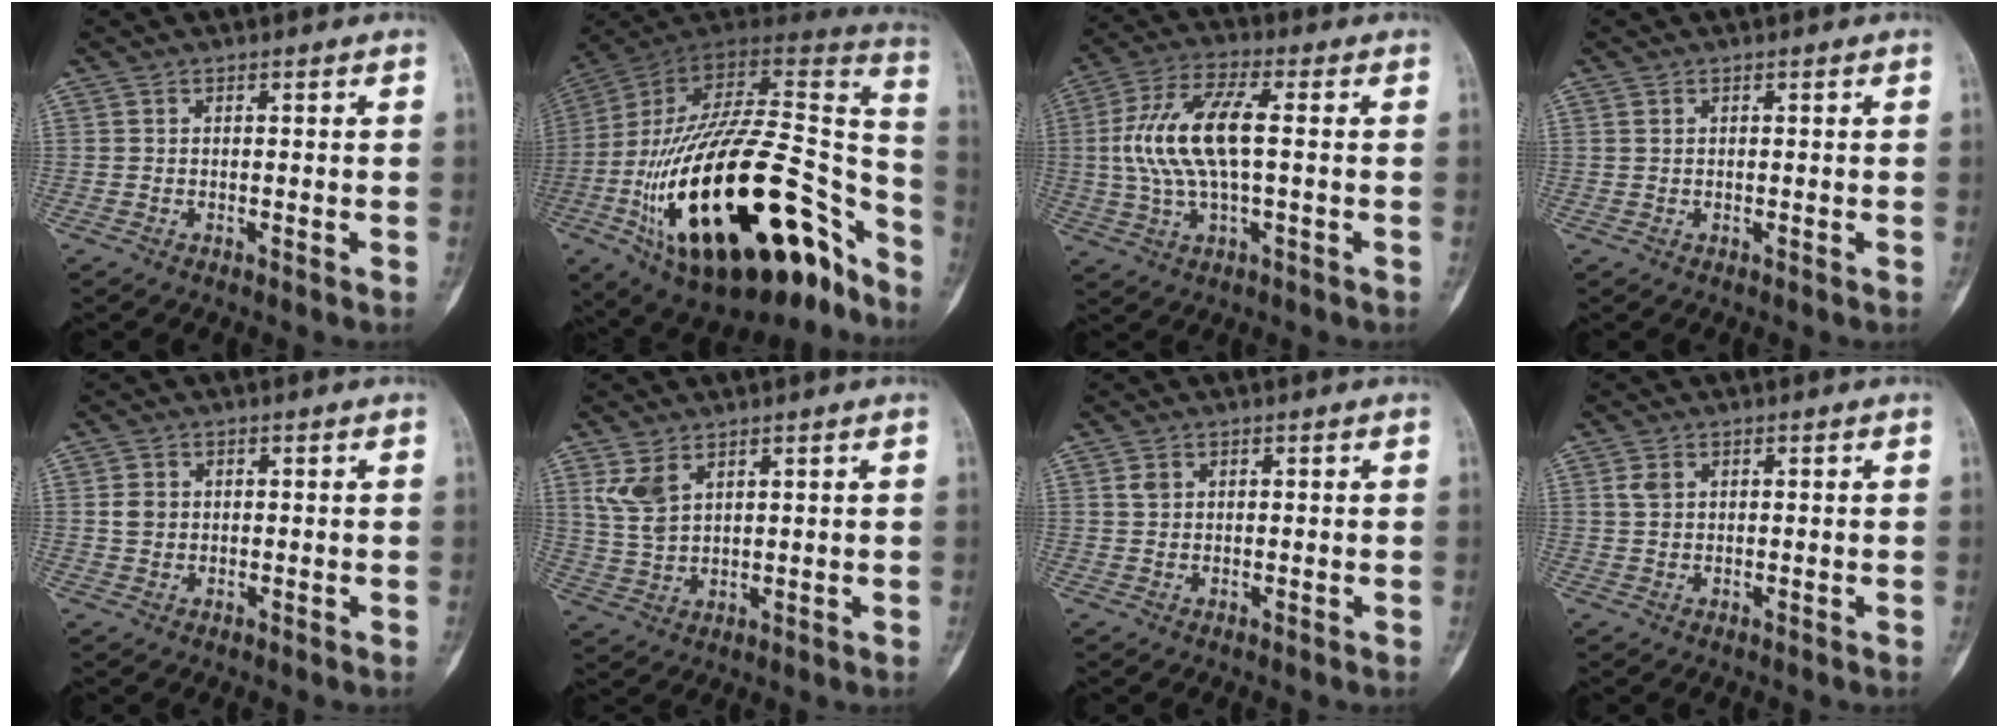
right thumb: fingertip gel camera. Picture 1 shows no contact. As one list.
[{"total": 39.0, "force": [-17.7, 17.8, 29.8], "torque": [-0.446, 0.069, -0.278]}, {"total": 13.5, "force": [0.7, 5.2, 12.5], "torque": [-0.265, 0.022, 0.014]}, {"total": 0.5, "force": [0.3, 0.4, 0.3], "torque": [-0.006, 0.004, 0.006]}, {"total": 2.6, "force": [0.3, 2.3, 1.2], "torque": [-0.013, 0.004, 0.007]}, {"total": 6.0, "force": [3.1, 3.4, 3.8], "torque": [-0.075, -0.010, 0.075]}, {"total": 1.6, "force": [0.6, 1.2, 0.8], "torque": [-0.011, 0.001, 0.014]}, {"total": 2.1, "force": [0.7, 1.5, 1.3], "torque": [-0.024, 0.004, 0.018]}]